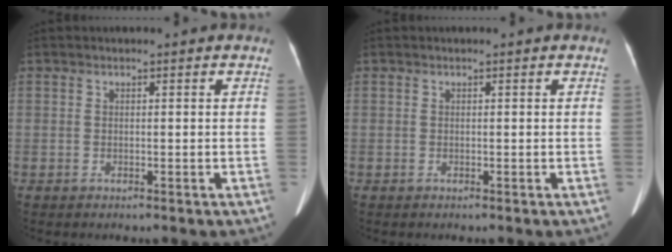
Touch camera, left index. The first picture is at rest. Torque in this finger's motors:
{"motor_torque": [0.00, 0.00, 0.00, -0.01]}